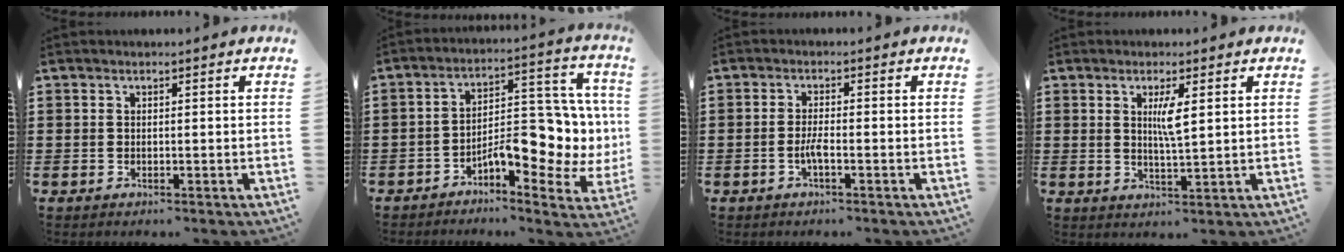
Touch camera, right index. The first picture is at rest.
{"total": 9.1, "force": [-2.5, 4.5, 7.5], "torque": [-0.101, -0.011, -0.047]}
{"total": 2.5, "force": [-1.1, 0.2, 2.2], "torque": [-0.048, -0.006, -0.022]}
{"total": 3.5, "force": [1.1, 0.5, 3.2], "torque": [-0.067, 0.003, 0.015]}